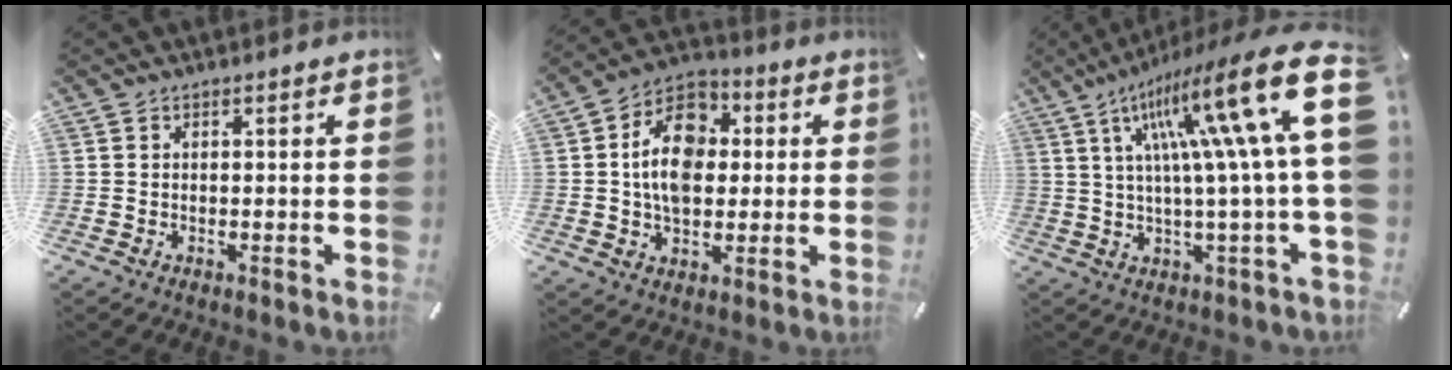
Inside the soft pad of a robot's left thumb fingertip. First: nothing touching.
{"total": 13.5, "force": [1.0, 10.1, 9.0], "torque": [-0.161, 0.015, 0.017]}
{"total": 27.9, "force": [9.0, 5.4, 25.8], "torque": [-0.406, -0.057, 0.142]}